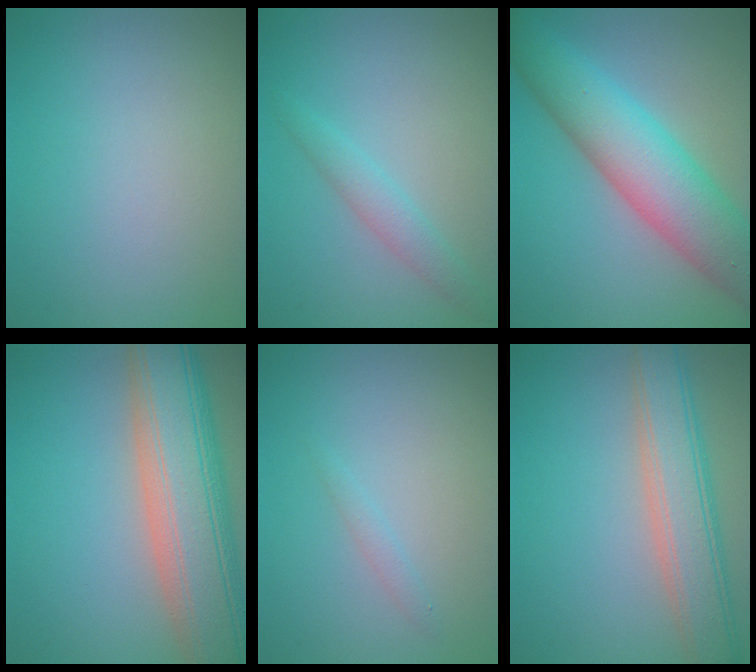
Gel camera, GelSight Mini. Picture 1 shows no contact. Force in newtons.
{"total": 1.9, "press": 1.9, "slide": 0.1}
{"total": 9.3, "press": 9.3, "slide": 0.3}
{"total": 11.9, "press": 11.9, "slide": 0.9}
{"total": 0.8, "press": 0.8, "slide": 0.0}
{"total": 5.9, "press": 5.9, "slide": 0.3}